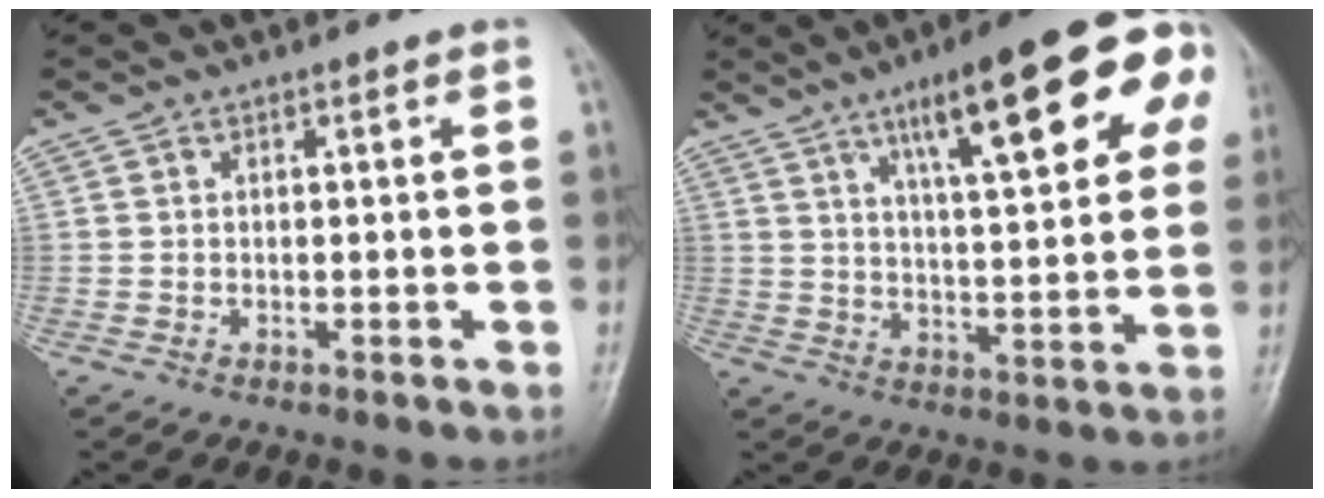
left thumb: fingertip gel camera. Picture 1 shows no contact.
{"total": 20.7, "force": [9.5, 5.4, 17.6], "torque": [-0.218, -0.011, 0.131]}